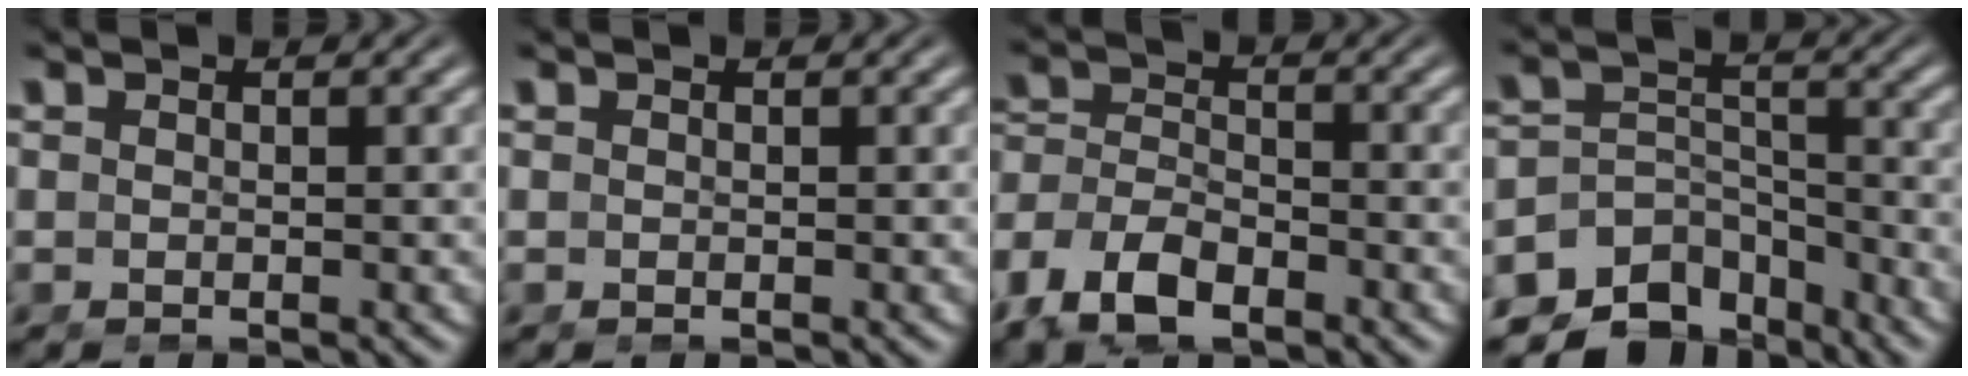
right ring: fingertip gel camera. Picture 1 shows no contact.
{"total": 0.0}
{"total": 7.4, "force": [-3.6, 5.5, 3.4], "torque": [-0.093, -0.037, -0.050]}
{"total": 10.8, "force": [-7.3, 6.9, 4.1], "torque": [-0.082, -0.043, -0.107]}